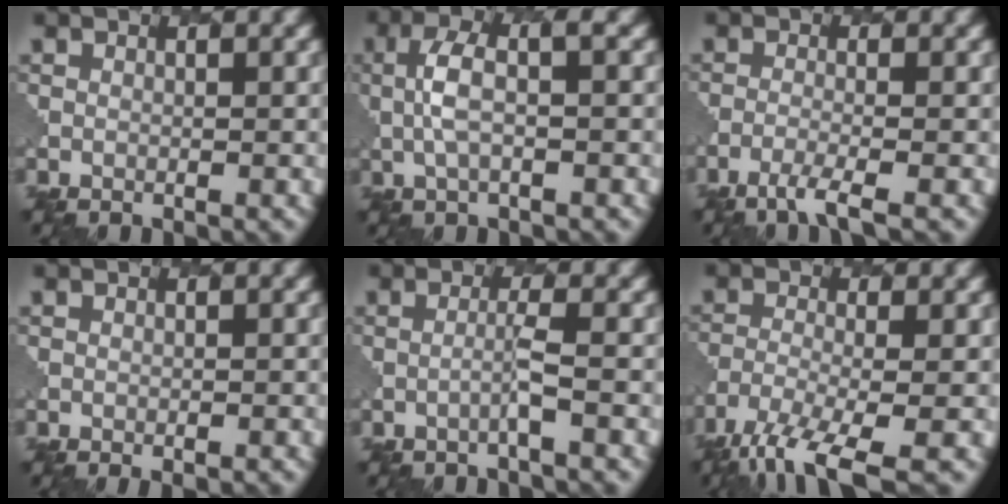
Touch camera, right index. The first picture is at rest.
{"total": 3.3, "force": [0.5, 1.0, 3.1], "torque": [-0.069, 0.007, 0.007]}
{"total": 2.6, "force": [-1.8, 0.3, 1.9], "torque": [-0.032, -0.003, -0.048]}
{"total": 0.8, "force": [-0.4, 0.2, 0.6], "torque": [-0.001, -0.002, -0.002]}
{"total": 1.2, "force": [-0.5, -0.2, 1.1], "torque": [-0.020, 0.005, -0.018]}
{"total": 7.1, "force": [-5.0, 1.7, 4.7], "torque": [-0.088, -0.015, -0.098]}